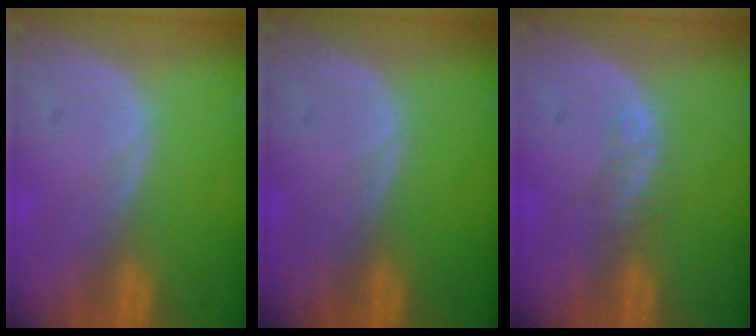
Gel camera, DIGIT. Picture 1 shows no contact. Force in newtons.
{"total": 0.0}
{"total": 1.8, "press": 1.6, "slide": 0.8}